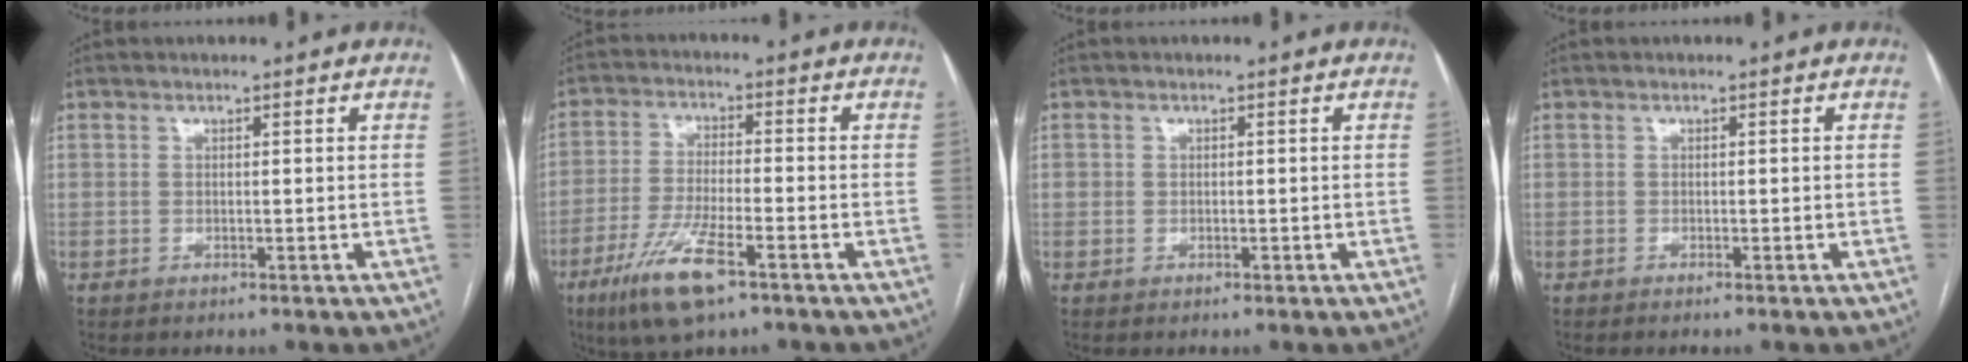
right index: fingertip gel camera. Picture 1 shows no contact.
{"total": 10.2, "force": [-5.9, 1.7, 8.1], "torque": [-0.167, -0.022, -0.106]}
{"total": 0.9, "force": [-0.1, 0.8, 0.3], "torque": [-0.005, 0.007, 0.001]}
{"total": 0.7, "force": [-0.5, -0.2, 0.4], "torque": [-0.006, 0.001, -0.010]}